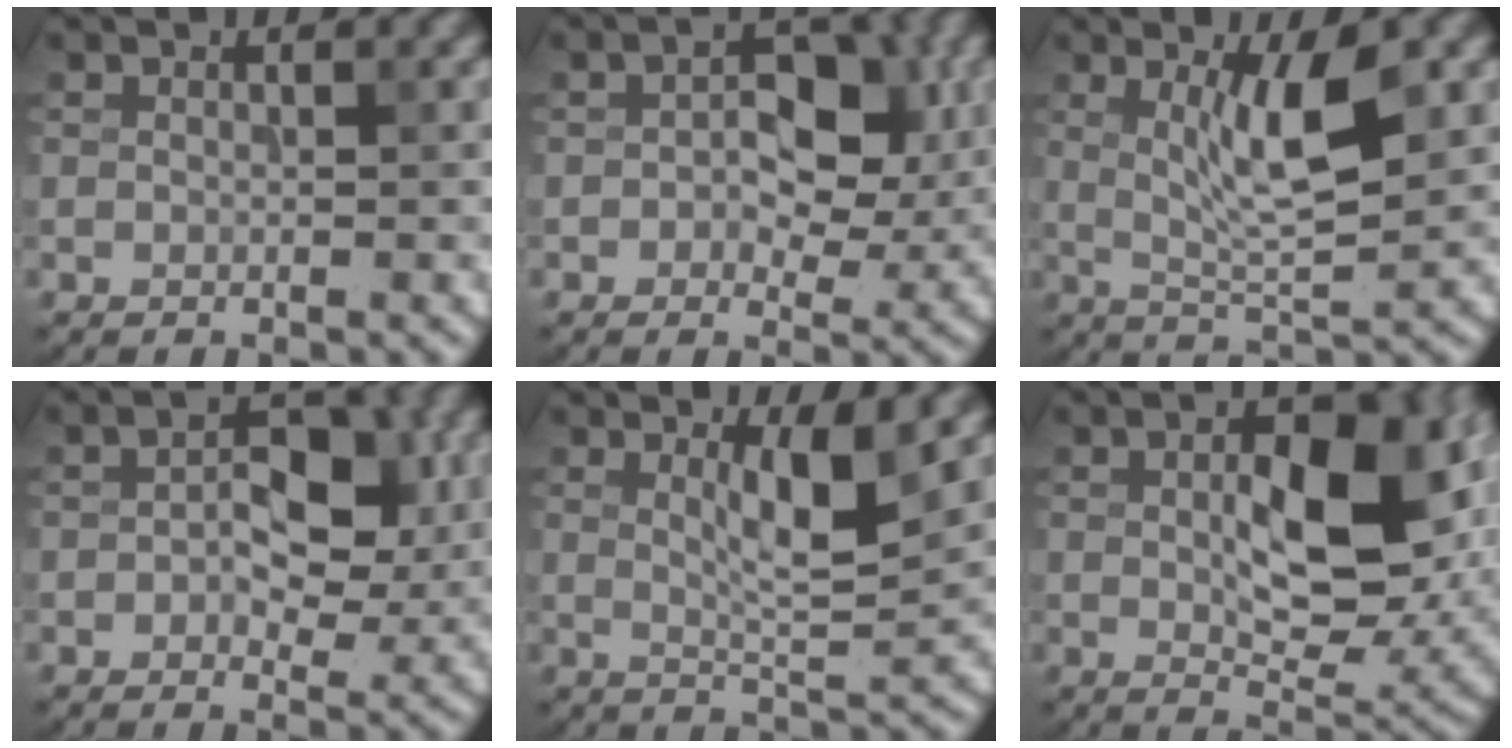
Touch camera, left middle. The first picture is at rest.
{"total": 6.4, "force": [0.6, 4.0, 5.0], "torque": [-0.045, 0.001, 0.003]}
{"total": 5.4, "force": [1.4, 1.2, 5.1], "torque": [-0.092, -0.009, 0.032]}
{"total": 5.7, "force": [0.2, 3.4, 4.6], "torque": [-0.051, 0.004, 0.000]}
{"total": 4.1, "force": [1.5, 0.8, 3.8], "torque": [-0.063, -0.008, 0.028]}
{"total": 10.8, "force": [1.4, 5.2, 9.3], "torque": [-0.135, 0.002, 0.029]}